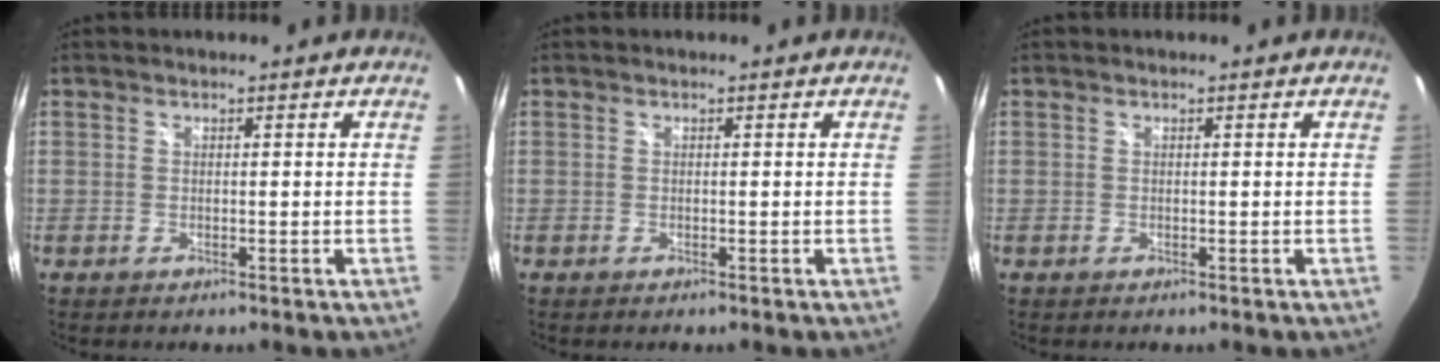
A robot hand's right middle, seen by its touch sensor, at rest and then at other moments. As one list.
[{"total": 0.0}, {"total": 0.0}]